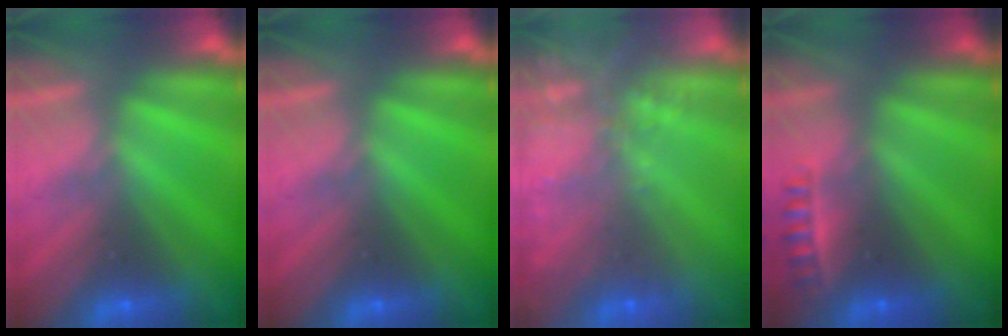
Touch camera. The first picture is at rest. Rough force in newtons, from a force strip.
{"total": 0.0}
{"total": 6.1}
{"total": 2.3}